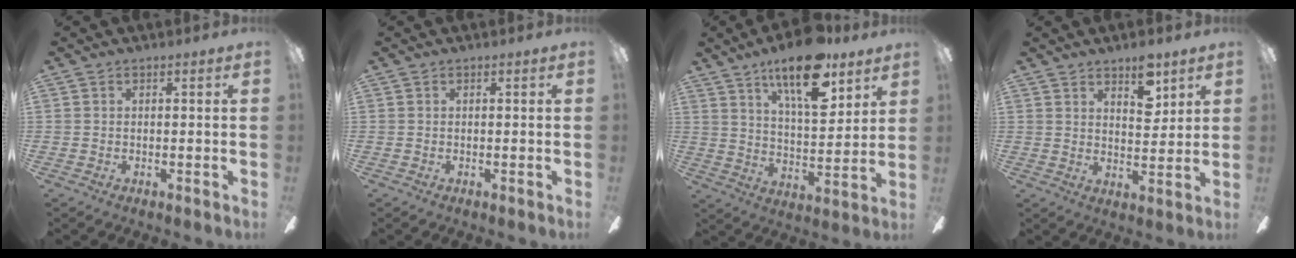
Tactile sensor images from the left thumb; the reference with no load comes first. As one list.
[{"total": 0.0}, {"total": 16.8, "force": [11.3, 6.1, 10.9], "torque": [-0.181, -0.052, 0.187]}, {"total": 7.3, "force": [5.2, 3.1, 4.1], "torque": [-0.045, -0.027, 0.086]}]